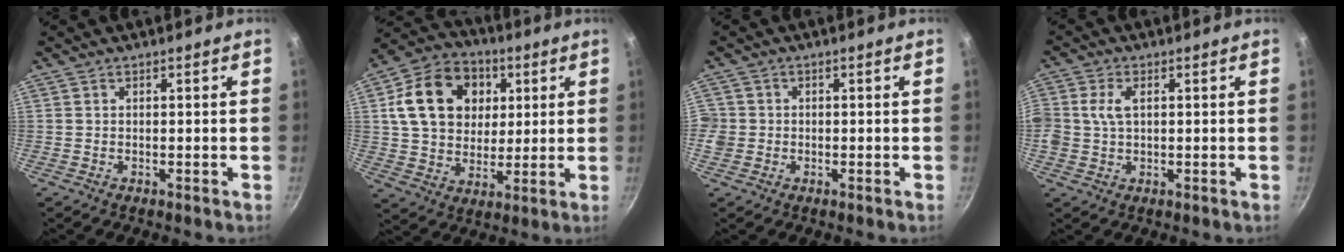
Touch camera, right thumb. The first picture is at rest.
{"total": 18.4, "force": [4.9, 14.4, 10.5], "torque": [-0.156, 0.007, 0.078]}
{"total": 3.5, "force": [-0.6, 3.3, 0.9], "torque": [-0.008, 0.008, -0.013]}
{"total": 5.2, "force": [0.9, 3.2, 3.9], "torque": [-0.077, 0.010, 0.015]}